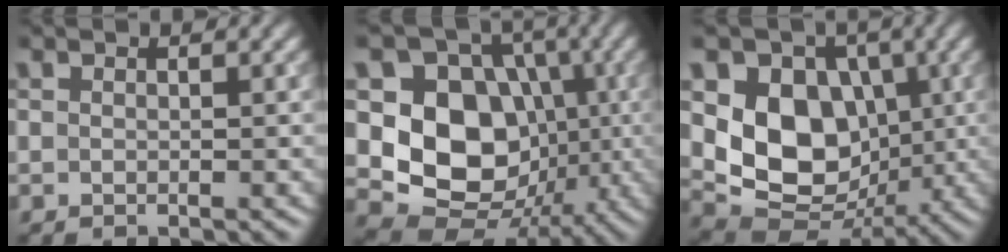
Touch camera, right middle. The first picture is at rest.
{"total": 10.7, "force": [-0.5, 8.7, 6.3], "torque": [-0.105, -0.014, -0.017]}
{"total": 9.0, "force": [0.9, 7.0, 5.6], "torque": [-0.104, -0.018, 0.016]}